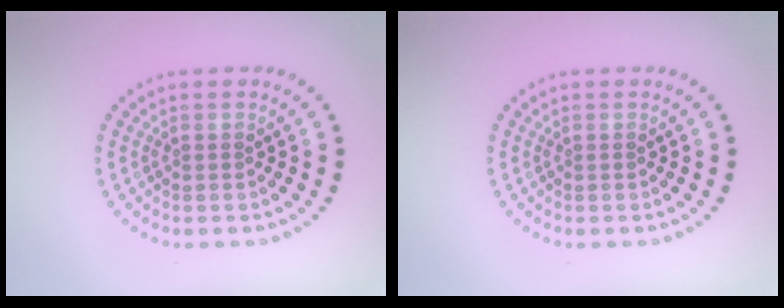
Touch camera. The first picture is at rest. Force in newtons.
{"total": 0.0}